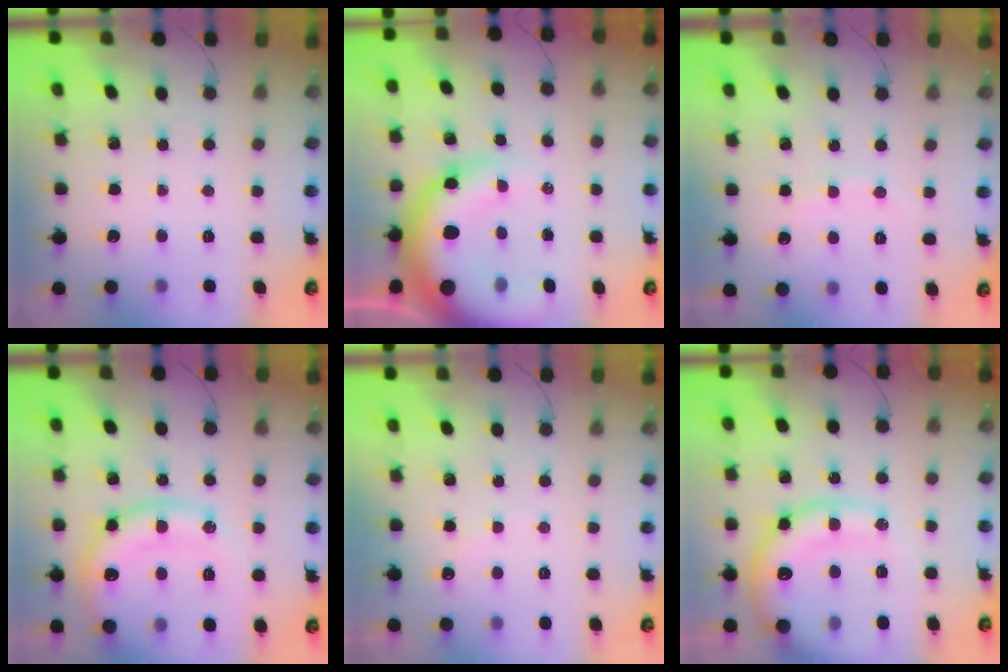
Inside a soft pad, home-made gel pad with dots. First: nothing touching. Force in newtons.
{"total": 17.1, "press": 16.7, "slide": 3.6}
{"total": 7.1, "press": 7.0, "slide": 1.3}
{"total": 17.2, "press": 17.1, "slide": 1.7}
{"total": 5.3, "press": 5.2, "slide": 1.0}
{"total": 17.9, "press": 17.6, "slide": 3.1}